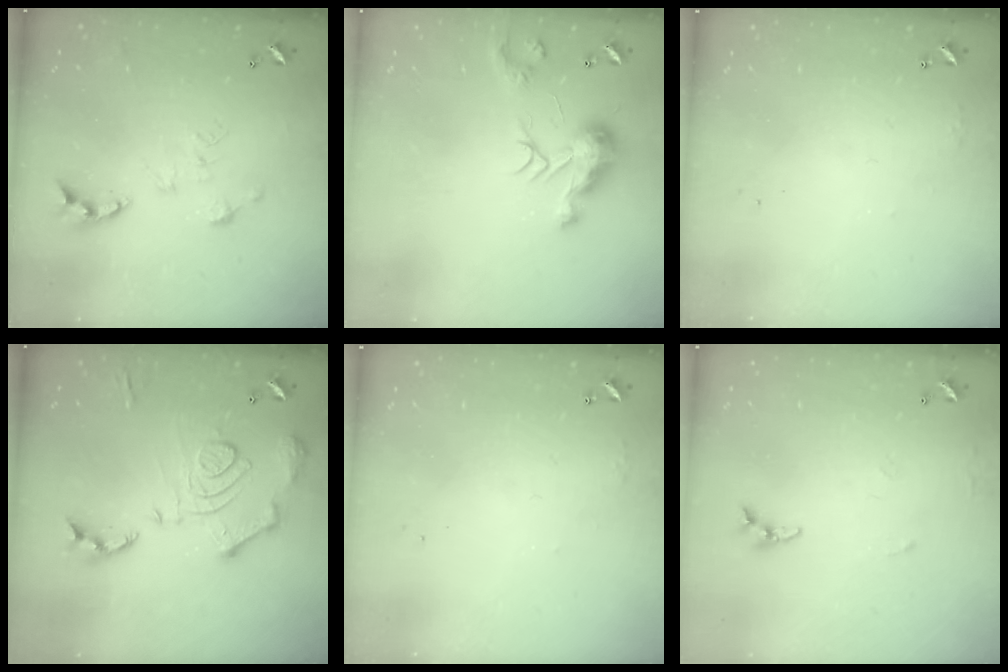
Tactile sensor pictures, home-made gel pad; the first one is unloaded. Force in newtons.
{"total": 9.7, "press": 9.7, "slide": 0.8}
{"total": 4.3, "press": 4.3, "slide": 0.6}
{"total": 16.6, "press": 16.6, "slide": 1.7}
{"total": 4.3, "press": 4.3, "slide": 0.6}
{"total": 5.2, "press": 5.2, "slide": 0.5}